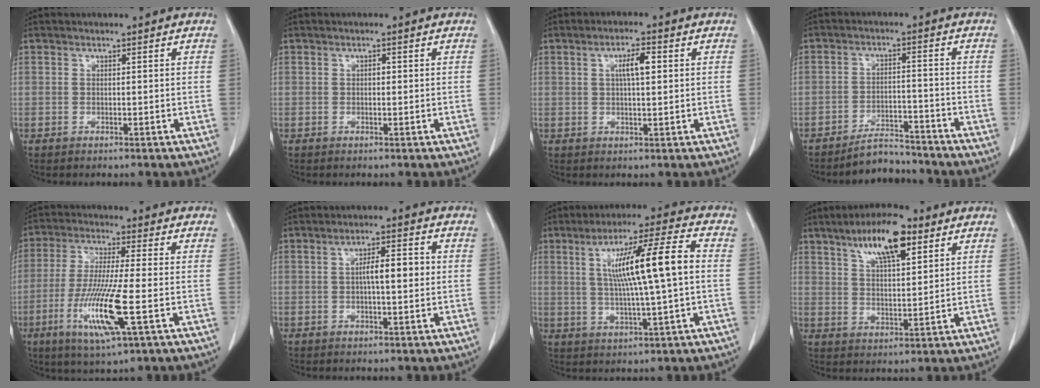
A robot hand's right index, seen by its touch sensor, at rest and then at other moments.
{"total": 1.2, "force": [0.1, 0.7, 1.0], "torque": [-0.020, 0.002, 0.001]}
{"total": 4.8, "force": [1.1, 1.3, 4.5], "torque": [-0.084, 0.008, 0.021]}
{"total": 6.4, "force": [-6.0, 2.0, 1.1], "torque": [-0.020, 0.007, -0.097]}
{"total": 13.4, "force": [-4.1, 1.0, 12.7], "torque": [-0.258, -0.025, -0.077]}
{"total": 5.9, "force": [0.3, 1.6, 5.7], "torque": [-0.104, 0.014, 0.007]}
{"total": 13.9, "force": [1.5, 0.7, 13.8], "torque": [-0.236, 0.017, 0.029]}
{"total": 11.6, "force": [6.5, 3.4, 9.0], "torque": [-0.159, 0.009, 0.114]}